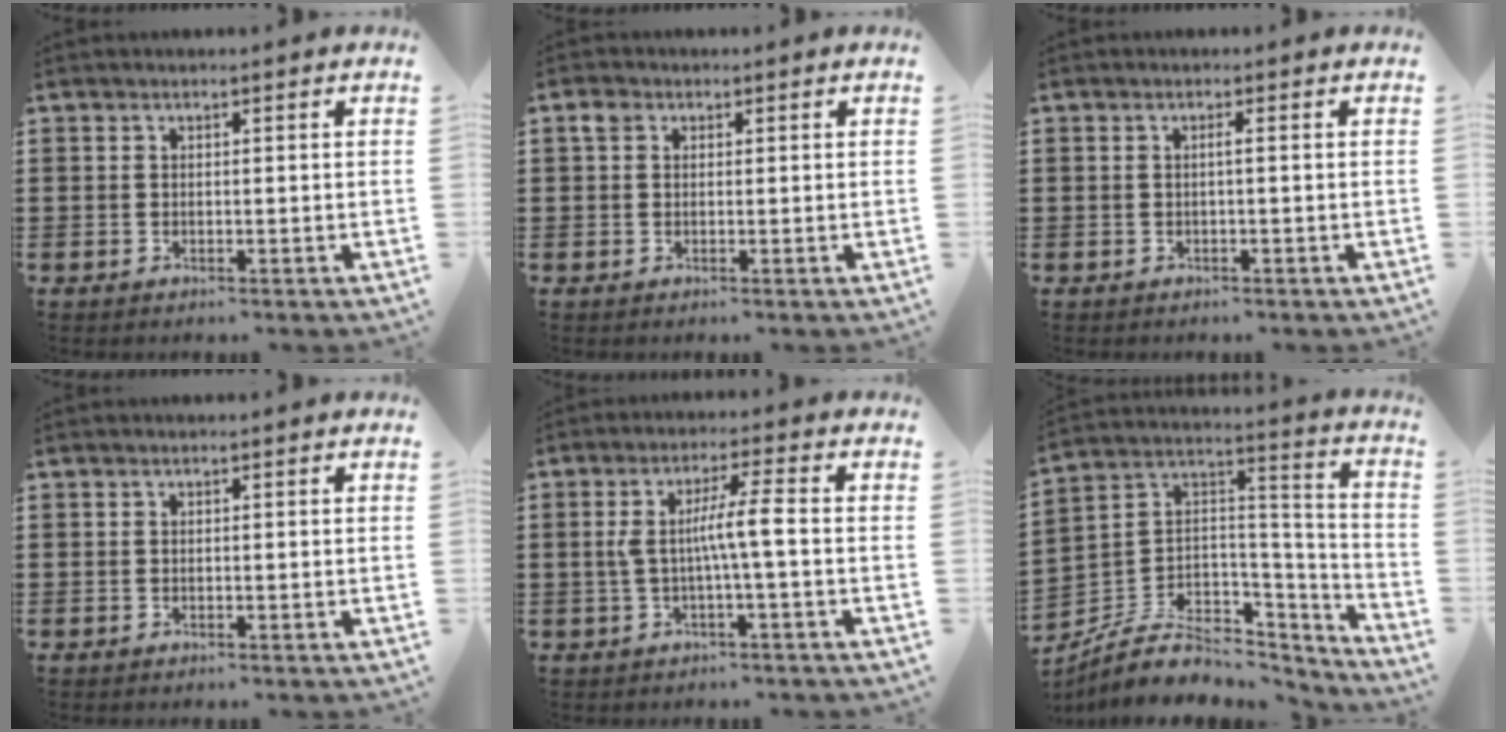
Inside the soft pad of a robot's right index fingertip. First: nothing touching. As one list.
[{"total": 1.6, "force": [0.5, 1.3, 0.8], "torque": [-0.020, 0.007, 0.009]}, {"total": 0.8, "force": [-0.2, -0.2, 0.8], "torque": [-0.015, -0.003, -0.004]}, {"total": 0.0}, {"total": 6.0, "force": [-0.3, 0.2, 6.0], "torque": [-0.119, -0.003, -0.015]}, {"total": 7.9, "force": [-4.0, 5.7, 3.7], "torque": [-0.090, 0.000, -0.071]}]